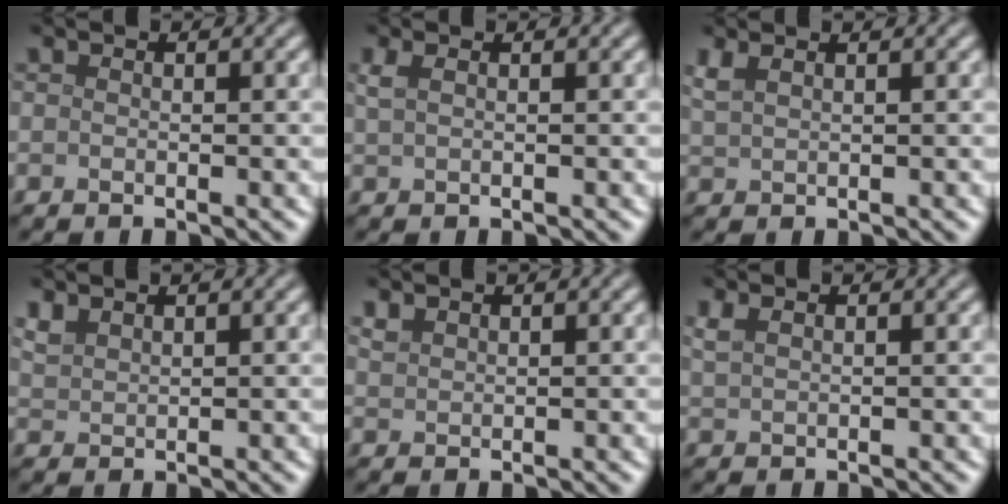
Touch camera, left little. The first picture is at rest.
{"total": 1.4, "force": [0.7, 0.5, 1.1], "torque": [-0.019, 0.003, 0.015]}
{"total": 1.6, "force": [1.3, 0.5, 0.9], "torque": [-0.022, 0.003, 0.031]}
{"total": 1.6, "force": [1.4, 0.5, 0.5], "torque": [-0.018, 0.005, 0.036]}
{"total": 1.1, "force": [1.0, 0.3, 0.2], "torque": [-0.009, 0.002, 0.026]}
{"total": 1.3, "force": [1.0, 0.4, 0.8], "torque": [-0.018, 0.003, 0.023]}